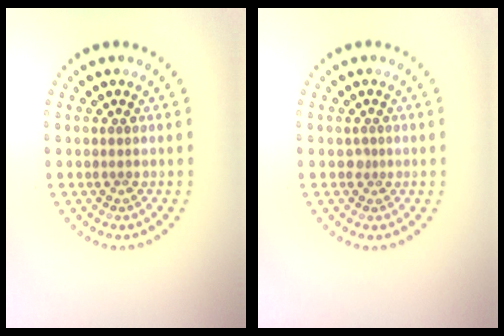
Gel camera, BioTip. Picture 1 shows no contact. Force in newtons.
{"total": 0.8, "press": 0.5, "slide": 0.6}